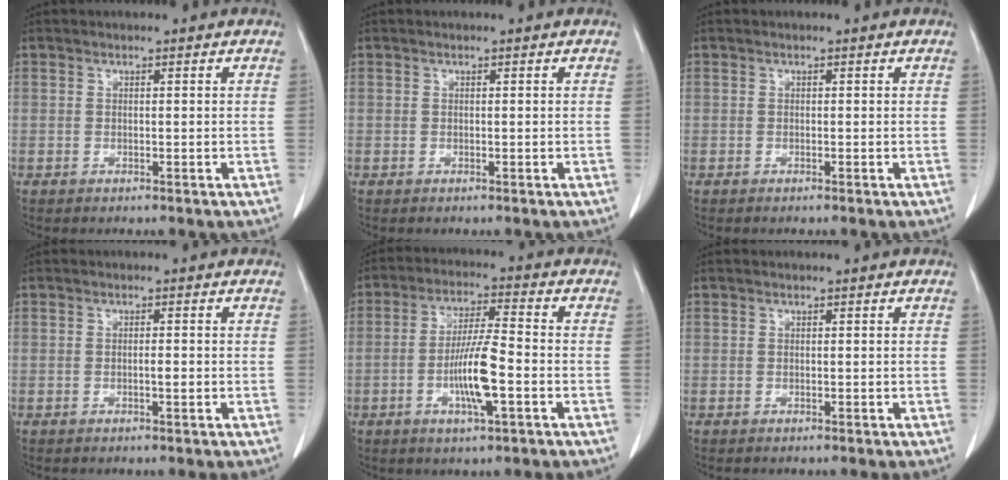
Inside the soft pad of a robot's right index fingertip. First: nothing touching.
{"total": 0.0}
{"total": 0.0}
{"total": 1.2, "force": [-0.3, 0.2, 1.1], "torque": [-0.021, 0.000, -0.005]}
{"total": 9.1, "force": [-2.6, 1.0, 8.7], "torque": [-0.165, -0.001, -0.050]}
{"total": 0.0}